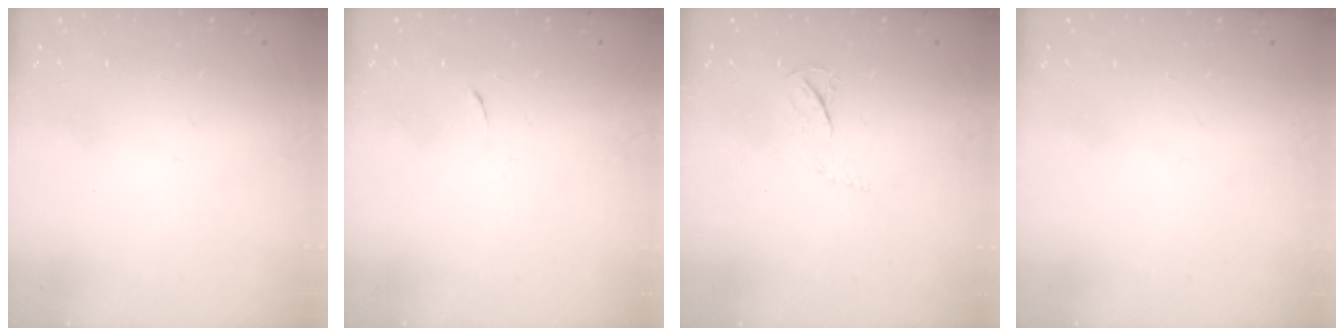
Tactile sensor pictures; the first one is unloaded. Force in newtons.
{"total": 4.0, "press": 3.9, "slide": 0.8}
{"total": 4.4, "press": 4.4, "slide": 0.6}
{"total": 0.0}